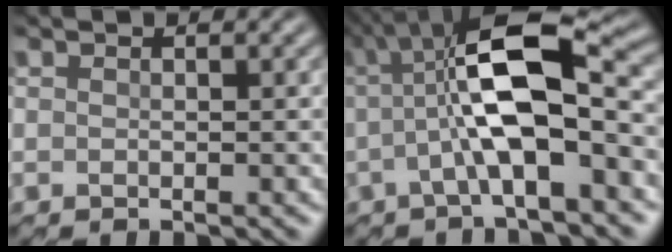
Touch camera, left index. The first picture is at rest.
{"total": 10.0, "force": [0.7, 3.1, 9.5], "torque": [-0.165, 0.020, 0.003]}